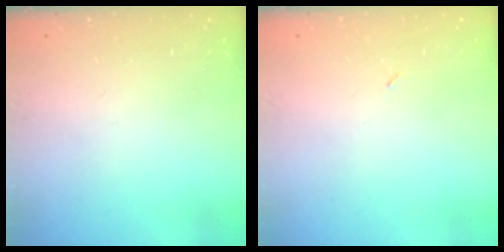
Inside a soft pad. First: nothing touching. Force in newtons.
{"total": 2.1, "press": 1.9, "slide": 1.0}